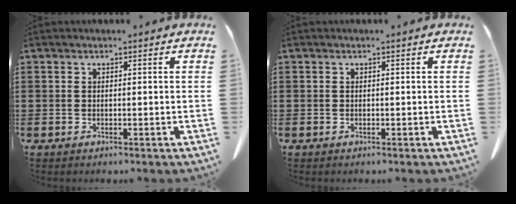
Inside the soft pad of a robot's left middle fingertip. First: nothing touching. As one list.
[{"total": 0.0}]